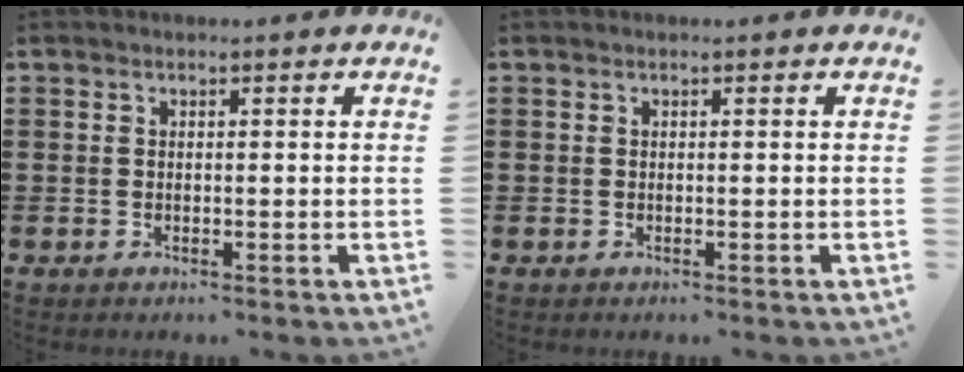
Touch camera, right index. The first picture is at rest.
{"total": 0.0}